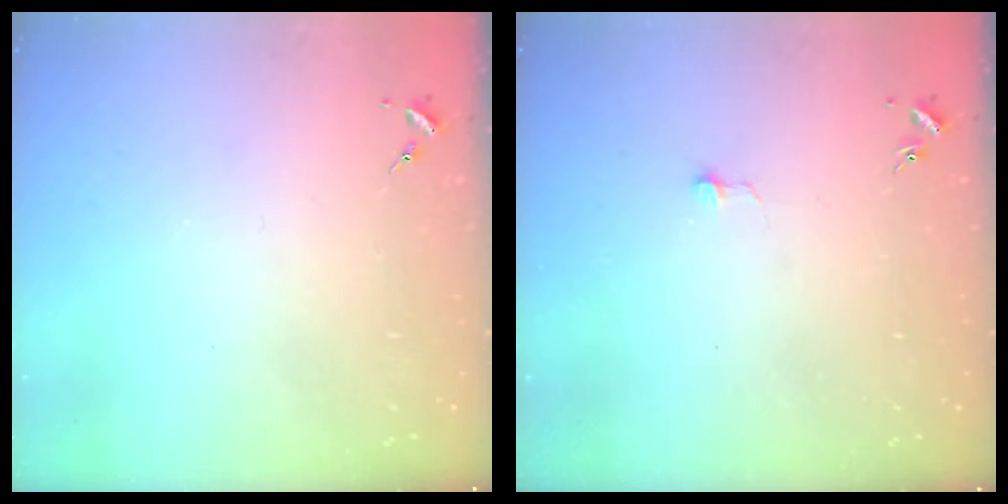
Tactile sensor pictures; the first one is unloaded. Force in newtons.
{"total": 3.1, "press": 3.1, "slide": 0.3}